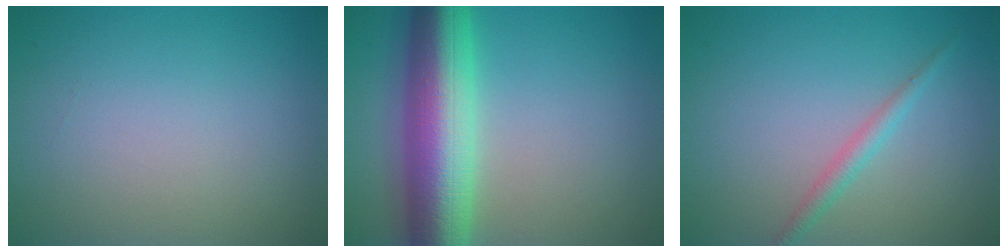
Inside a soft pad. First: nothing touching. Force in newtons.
{"total": 10.7, "press": 10.6, "slide": 0.2}
{"total": 1.5, "press": 1.5, "slide": 0.1}